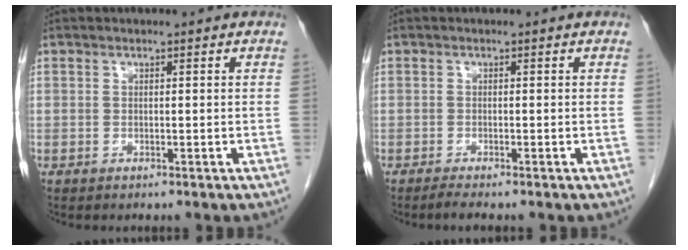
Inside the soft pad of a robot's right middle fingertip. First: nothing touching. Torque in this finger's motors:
{"motor_torque": [0.09, -0.06, 0.01, 0.00]}